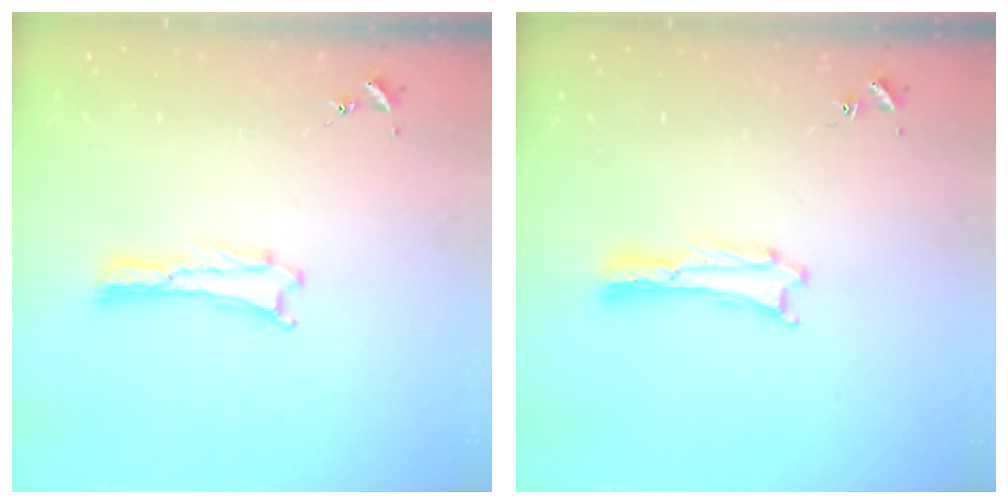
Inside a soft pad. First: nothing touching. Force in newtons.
{"total": 0.7, "press": 0.7, "slide": 0.1}